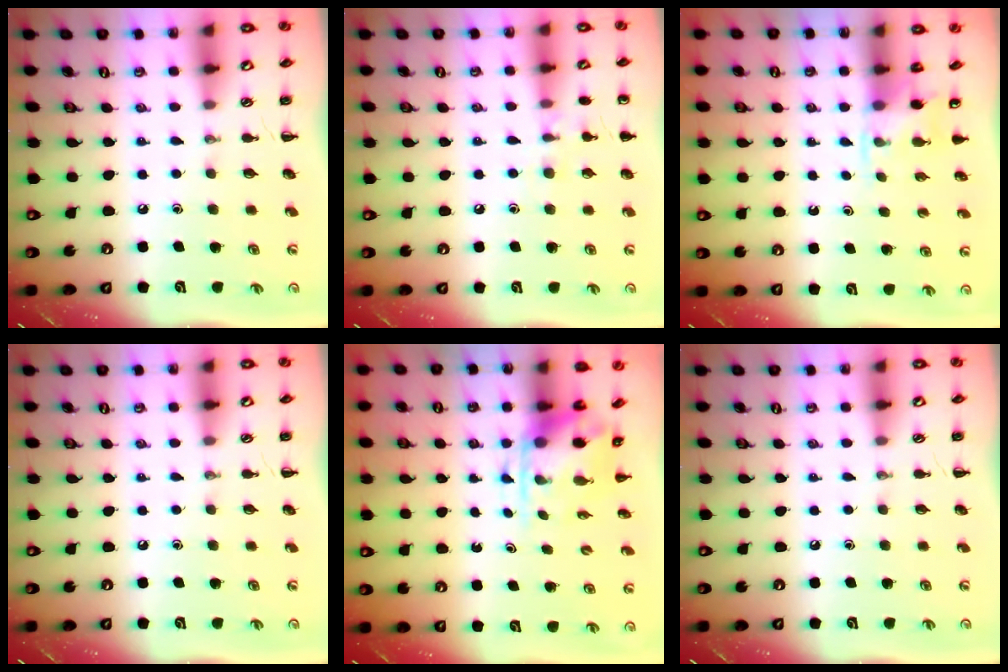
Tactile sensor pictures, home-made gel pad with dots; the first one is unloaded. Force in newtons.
{"total": 7.3, "press": 6.9, "slide": 2.3}
{"total": 4.8, "press": 4.6, "slide": 1.4}
{"total": 0.0}
{"total": 3.9, "press": 3.8, "slide": 0.7}
{"total": 0.0}